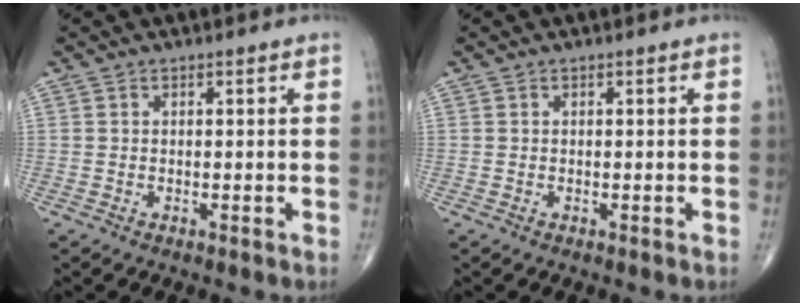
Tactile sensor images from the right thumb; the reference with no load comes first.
{"total": 0.0}